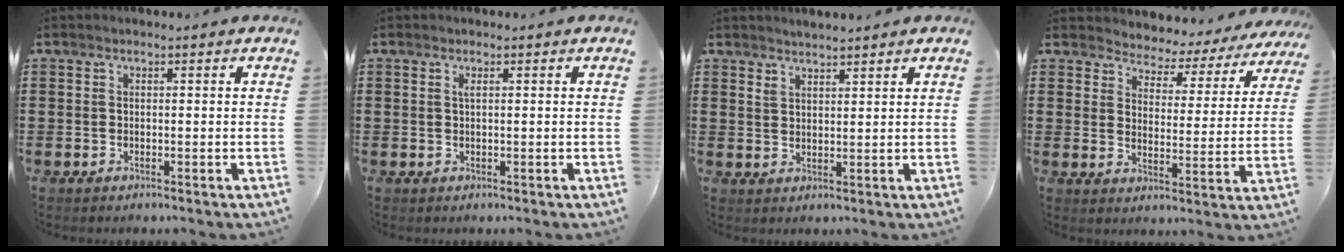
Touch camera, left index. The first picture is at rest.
{"total": 0.8, "force": [0.3, 0.0, 0.7], "torque": [-0.015, -0.001, 0.007]}
{"total": 2.1, "force": [2.0, 0.4, 0.4], "torque": [-0.012, 0.003, 0.039]}
{"total": 3.2, "force": [3.1, 0.6, -0.3], "torque": [-0.019, -0.030, 0.045]}